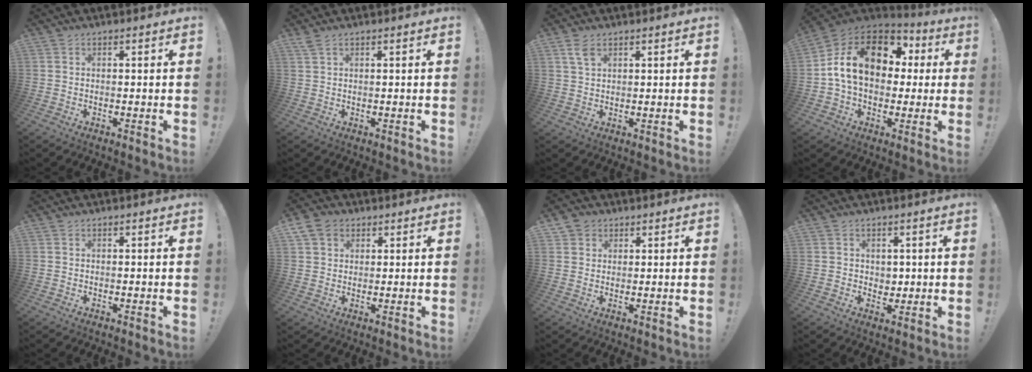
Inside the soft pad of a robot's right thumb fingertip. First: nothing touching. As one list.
[{"total": 1.2, "force": [0.9, 0.2, 0.7], "torque": [-0.013, 0.000, 0.016]}, {"total": 3.8, "force": [2.2, 1.8, 2.5], "torque": [-0.038, -0.009, 0.039]}, {"total": 18.8, "force": [3.9, 12.9, 13.1], "torque": [-0.204, 0.008, 0.075]}, {"total": 0.0}, {"total": 6.4, "force": [2.9, 5.0, 2.7], "torque": [-0.047, -0.003, 0.060]}, {"total": 3.1, "force": [1.6, 2.7, 0.3], "torque": [-0.006, -0.004, 0.030]}, {"total": 3.3, "force": [1.4, 3.0, 0.3], "torque": [0.010, -0.009, 0.023]}]